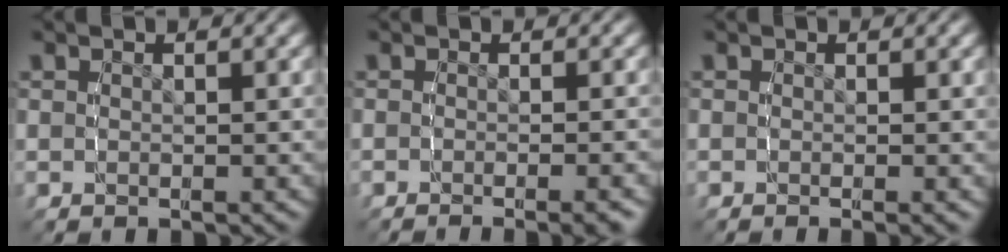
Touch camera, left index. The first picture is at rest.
{"total": 2.9, "force": [-2.2, 0.3, 1.9], "torque": [-0.022, 0.000, -0.034]}
{"total": 1.2, "force": [-0.8, 0.2, 0.9], "torque": [-0.005, 0.002, -0.013]}